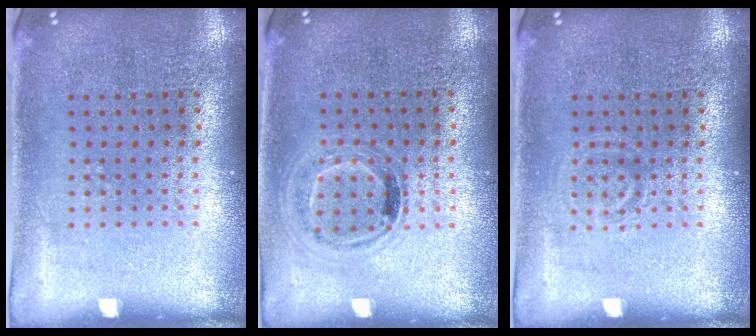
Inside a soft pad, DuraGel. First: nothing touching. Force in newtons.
{"total": 0.9, "press": 0.8, "slide": 0.4}
{"total": 1.0, "press": 0.9, "slide": 0.3}